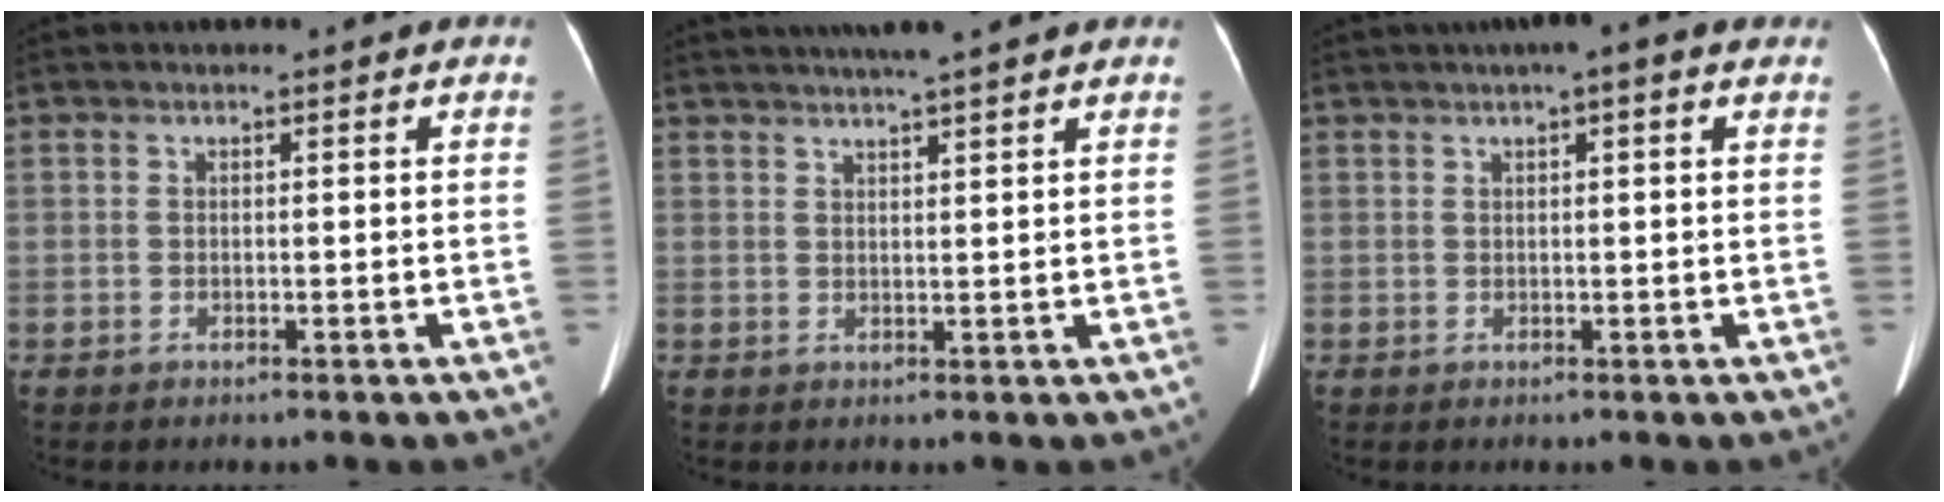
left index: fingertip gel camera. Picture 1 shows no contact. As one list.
[{"total": 8.1, "force": [6.8, 0.0, 4.4], "torque": [-0.070, 0.027, 0.089]}, {"total": 4.3, "force": [2.6, 0.6, 3.4], "torque": [-0.048, 0.025, 0.031]}]